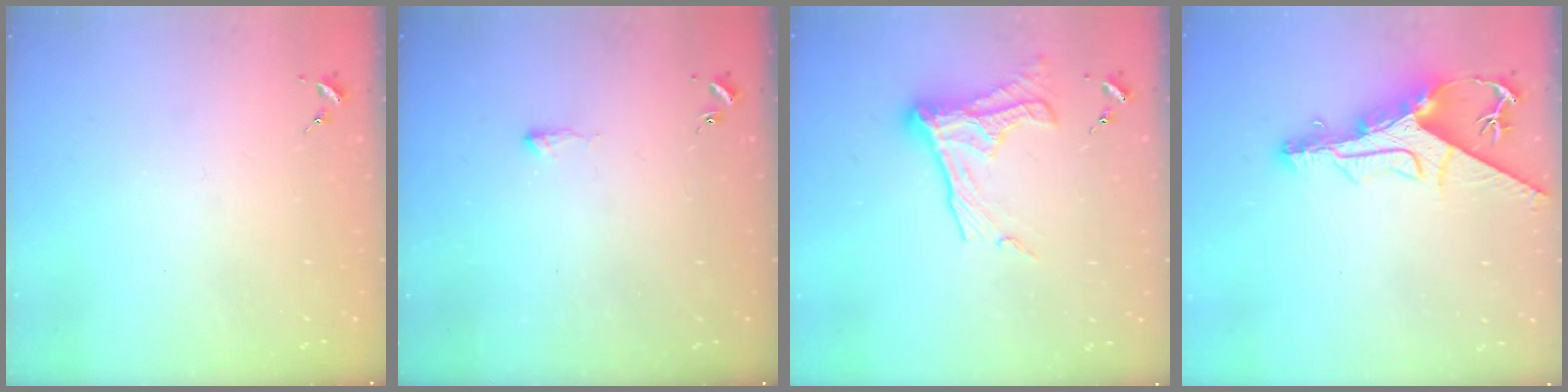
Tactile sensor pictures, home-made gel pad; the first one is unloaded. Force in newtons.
{"total": 3.5, "press": 3.4, "slide": 0.6}
{"total": 14.8, "press": 14.7, "slide": 1.3}
{"total": 13.9, "press": 13.8, "slide": 1.4}